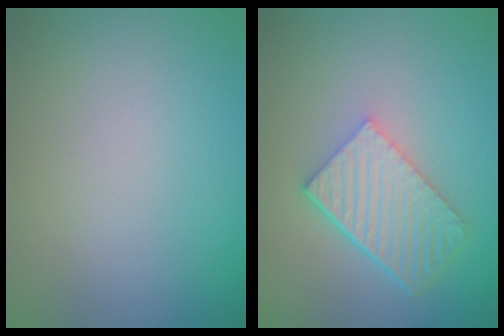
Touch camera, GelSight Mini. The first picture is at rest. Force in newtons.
{"total": 5.8, "press": 4.1, "slide": 4.1}